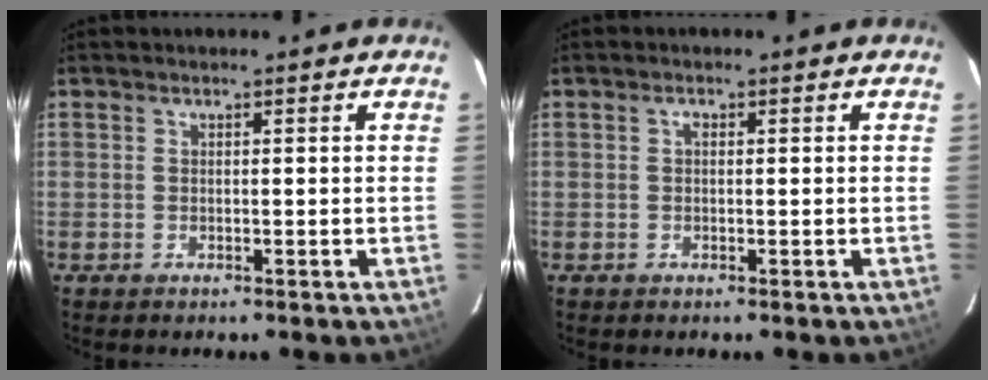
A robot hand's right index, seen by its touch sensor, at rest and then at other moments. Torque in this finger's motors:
{"motor_torque": [0.23, -0.02, 0.10, 0.02]}